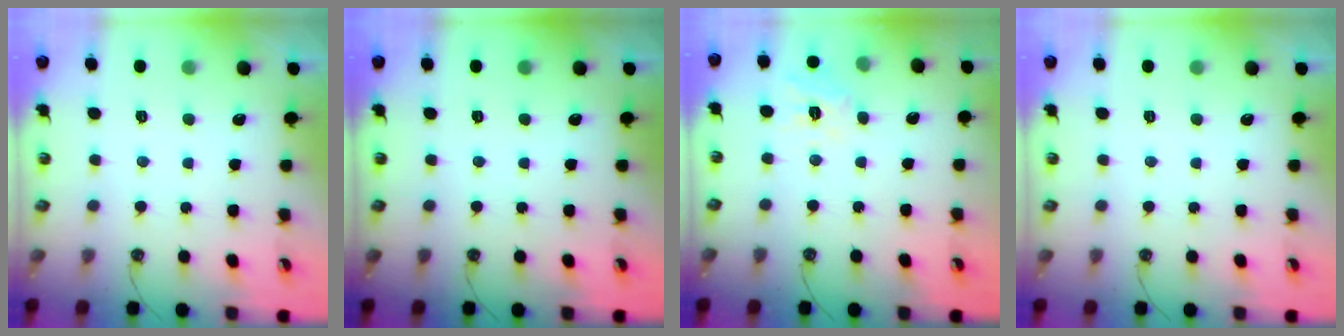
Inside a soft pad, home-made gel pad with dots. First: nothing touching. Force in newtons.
{"total": 0.0}
{"total": 9.8, "press": 9.8, "slide": 0.5}
{"total": 0.0}